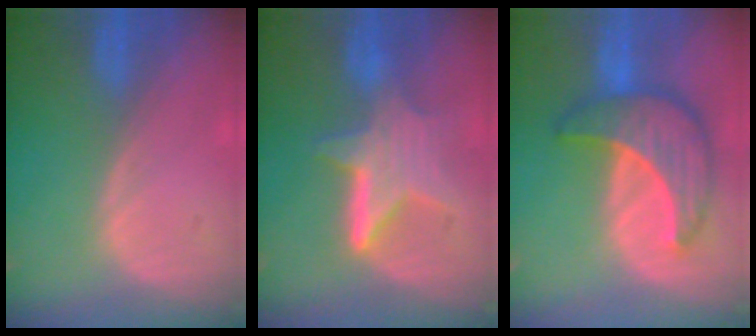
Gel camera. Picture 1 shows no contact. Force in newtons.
{"total": 6.3, "press": 6.3, "slide": 0.5}
{"total": 8.8, "press": 8.8, "slide": 0.6}